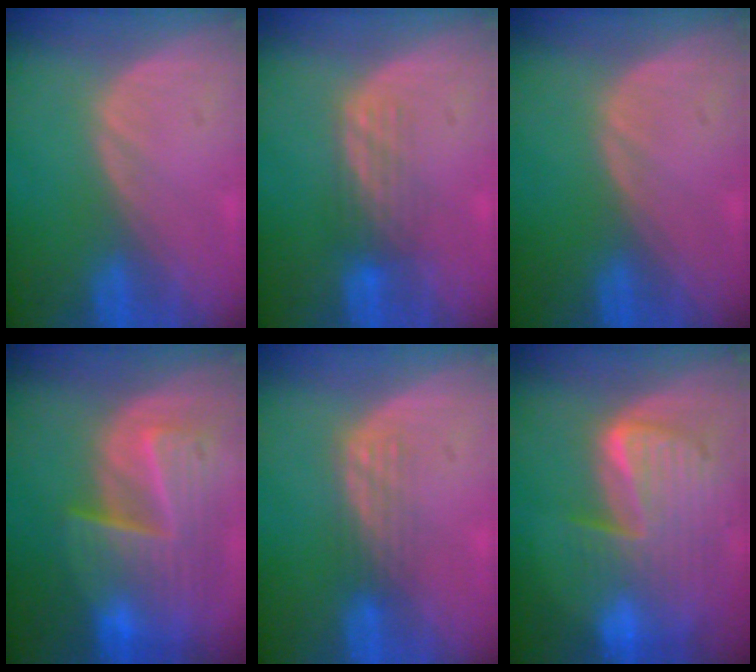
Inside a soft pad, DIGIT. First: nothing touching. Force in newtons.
{"total": 3.3, "press": 3.0, "slide": 1.5}
{"total": 0.0}
{"total": 9.9, "press": 8.6, "slide": 5.0}
{"total": 2.9, "press": 2.6, "slide": 1.4}
{"total": 10.1, "press": 8.7, "slide": 5.1}